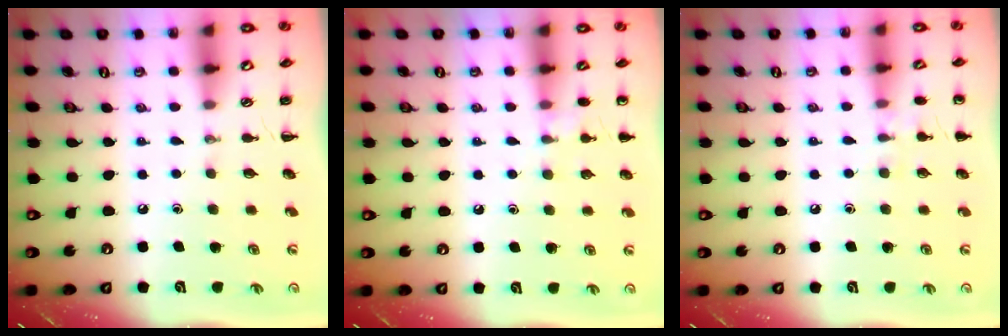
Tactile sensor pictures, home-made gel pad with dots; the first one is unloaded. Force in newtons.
{"total": 6.3, "press": 6.1, "slide": 1.6}
{"total": 6.3, "press": 6.0, "slide": 2.1}